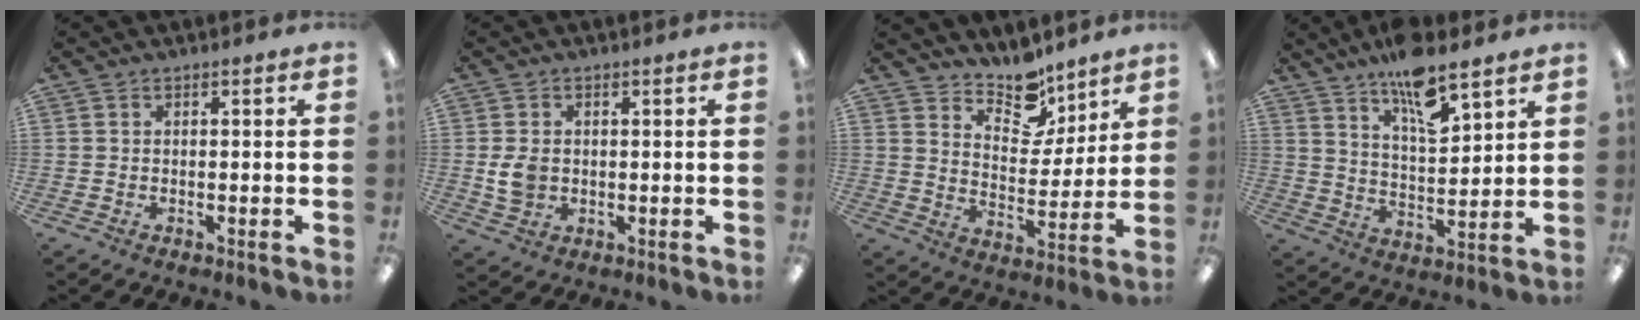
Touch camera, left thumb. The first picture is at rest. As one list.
[{"total": 4.9, "force": [0.0, 3.8, 3.0], "torque": [-0.061, 0.000, -0.002]}, {"total": 10.5, "force": [9.1, 4.6, 2.8], "torque": [-0.044, -0.069, 0.167]}, {"total": 12.1, "force": [9.1, 3.7, 7.1], "torque": [-0.115, -0.054, 0.158]}]